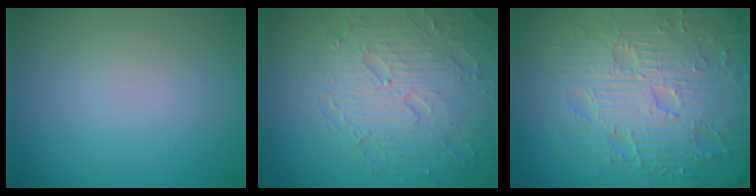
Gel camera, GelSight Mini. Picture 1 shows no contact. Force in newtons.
{"total": 8.0, "press": 6.1, "slide": 5.2}
{"total": 10.8, "press": 7.2, "slide": 8.1}